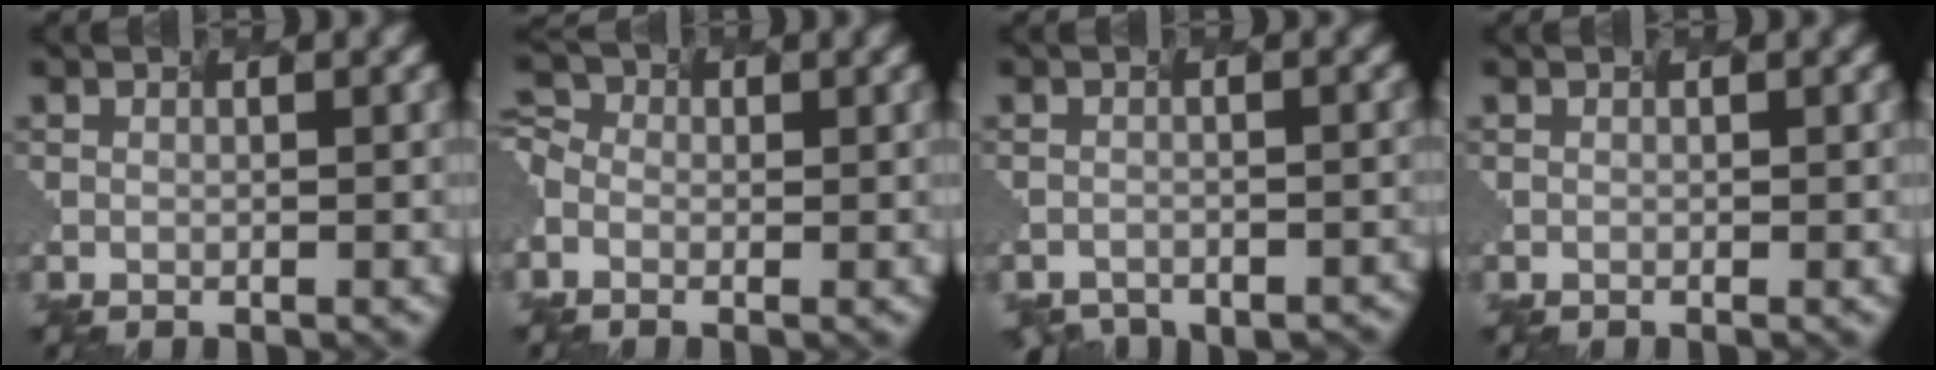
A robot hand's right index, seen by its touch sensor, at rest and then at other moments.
{"total": 3.9, "force": [-1.7, 2.9, 2.0], "torque": [-0.043, 0.014, -0.030]}
{"total": 6.4, "force": [-5.8, 2.4, 1.5], "torque": [-0.009, 0.001, -0.051]}
{"total": 0.0}